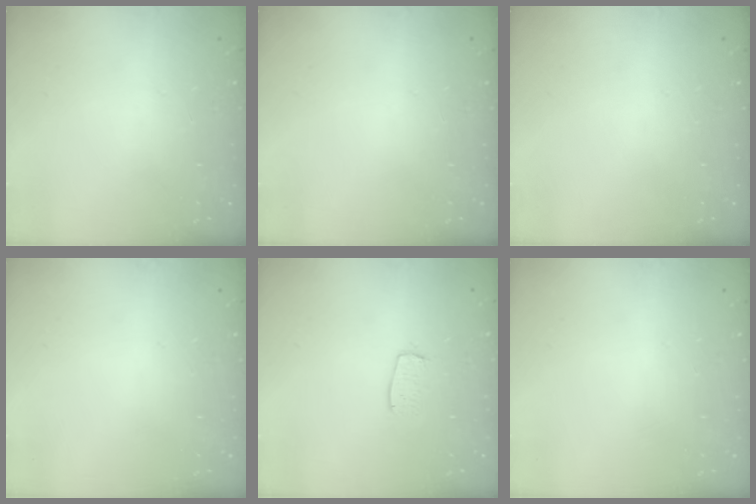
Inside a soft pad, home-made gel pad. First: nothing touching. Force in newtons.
{"total": 0.0}
{"total": 0.0}
{"total": 0.0}
{"total": 5.5, "press": 5.5, "slide": 0.3}
{"total": 0.5, "press": 0.5, "slide": 0.1}